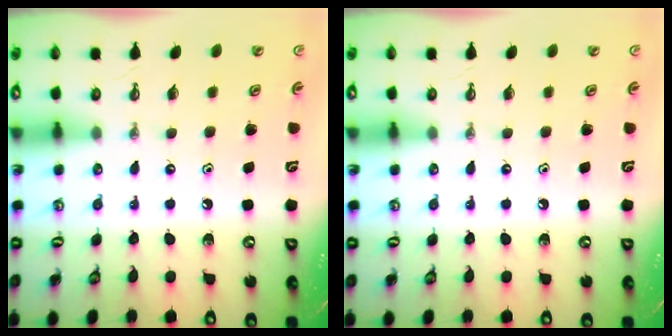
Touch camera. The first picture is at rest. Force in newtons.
{"total": 0.0}